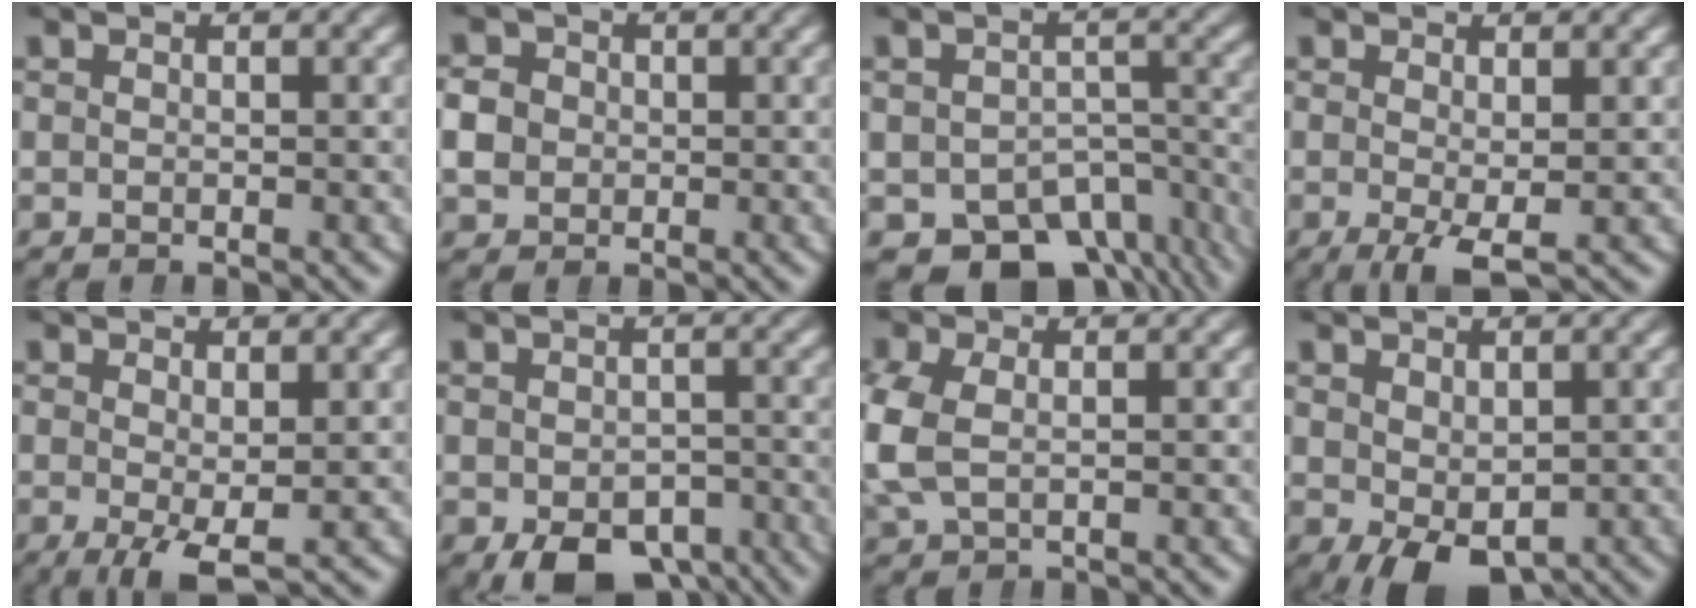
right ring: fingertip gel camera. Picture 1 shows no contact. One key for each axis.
{"total": 3.2, "fx": -0.1, "fy": 2.9, "fz": 1.4, "tx": -0.028, "ty": -0.007, "tz": 0.004}
{"total": 11.0, "fx": -7.4, "fy": 6.6, "fz": 4.8, "tx": -0.064, "ty": -0.038, "tz": -0.100}
{"total": 2.9, "fx": -1.3, "fy": 0.4, "fz": 2.6, "tx": -0.042, "ty": -0.022, "tz": -0.009}
{"total": 3.2, "fx": -1.3, "fy": 0.5, "fz": 2.9, "tx": -0.045, "ty": -0.024, "tz": -0.007}
{"total": 6.5, "fx": -4.8, "fy": 3.3, "fz": 3.0, "tx": -0.034, "ty": -0.034, "tz": -0.061}
{"total": 3.6, "fx": 0.0, "fy": 2.6, "fz": 2.5, "tx": -0.079, "ty": -0.013, "tz": 0.011}
{"total": 3.9, "fx": -1.6, "fy": 1.8, "fz": 3.0, "tx": -0.038, "ty": -0.031, "tz": -0.001}